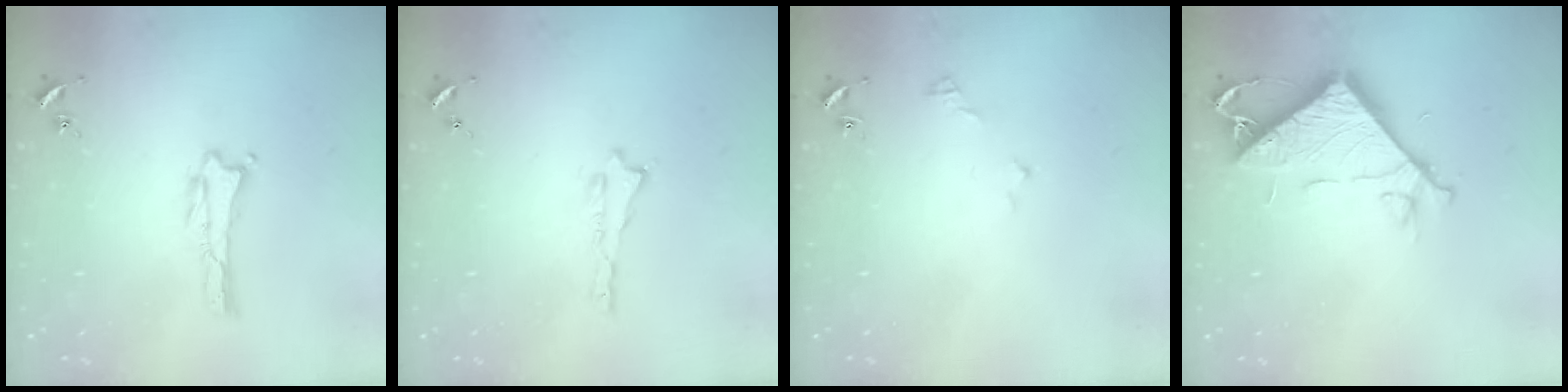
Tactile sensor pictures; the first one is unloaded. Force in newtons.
{"total": 0.0}
{"total": 2.9, "press": 2.9, "slide": 0.3}
{"total": 9.5, "press": 9.5, "slide": 0.4}